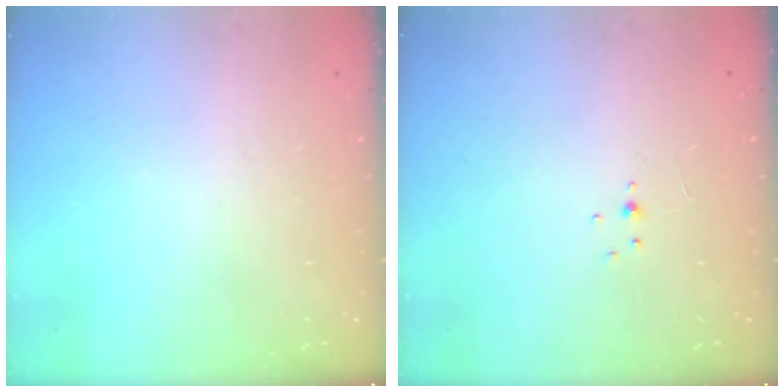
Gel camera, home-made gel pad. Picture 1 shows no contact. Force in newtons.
{"total": 2.9, "press": 2.8, "slide": 0.9}